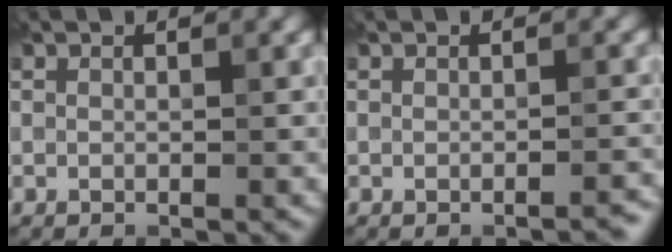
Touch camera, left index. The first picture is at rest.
{"total": 1.0, "force": [-0.8, 0.0, 0.5], "torque": [-0.008, 0.005, -0.010]}